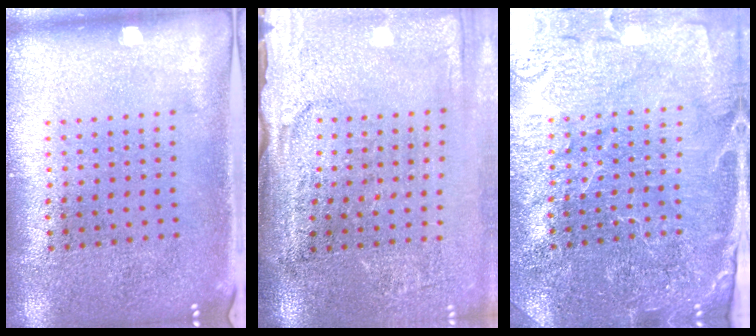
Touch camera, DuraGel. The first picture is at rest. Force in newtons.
{"total": 4.2, "press": 3.6, "slide": 2.1}
{"total": 4.1, "press": 3.9, "slide": 1.3}